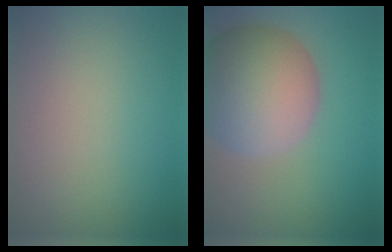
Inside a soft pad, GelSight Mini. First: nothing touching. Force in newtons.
{"total": 10.4, "press": 10.4, "slide": 0.9}